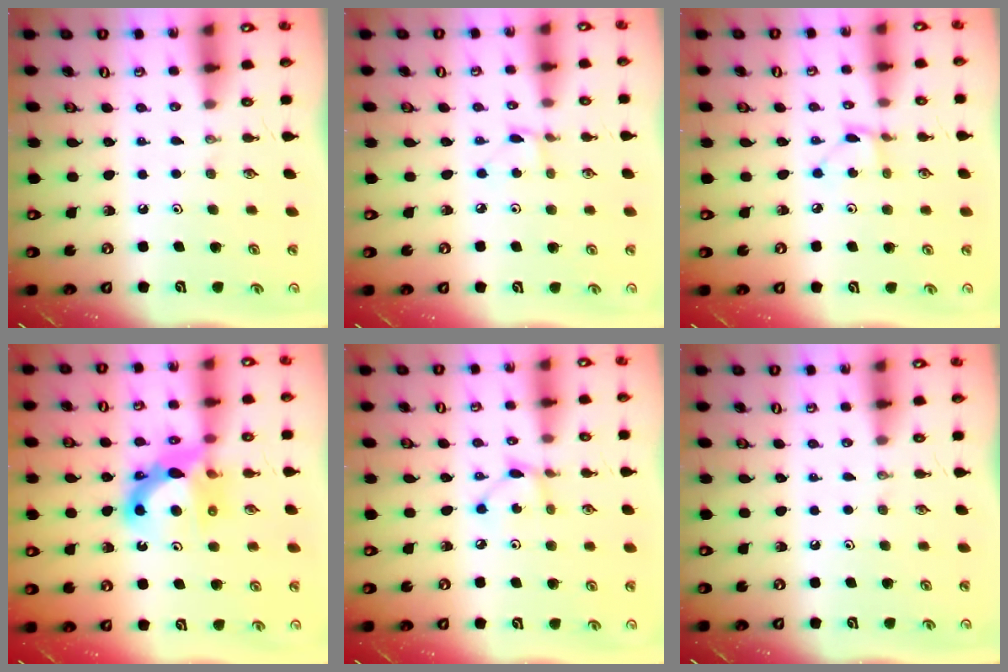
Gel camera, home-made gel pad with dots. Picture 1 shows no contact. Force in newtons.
{"total": 2.0, "press": 2.0, "slide": 0.2}
{"total": 1.8, "press": 1.8, "slide": 0.3}
{"total": 11.0, "press": 10.9, "slide": 1.0}
{"total": 3.3, "press": 3.3, "slide": 0.1}
{"total": 0.0}